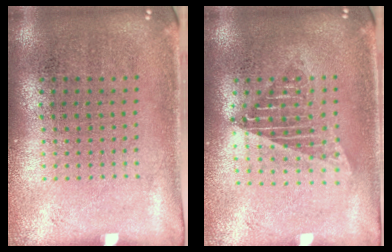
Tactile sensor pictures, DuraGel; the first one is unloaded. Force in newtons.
{"total": 1.5, "press": 1.3, "slide": 0.7}